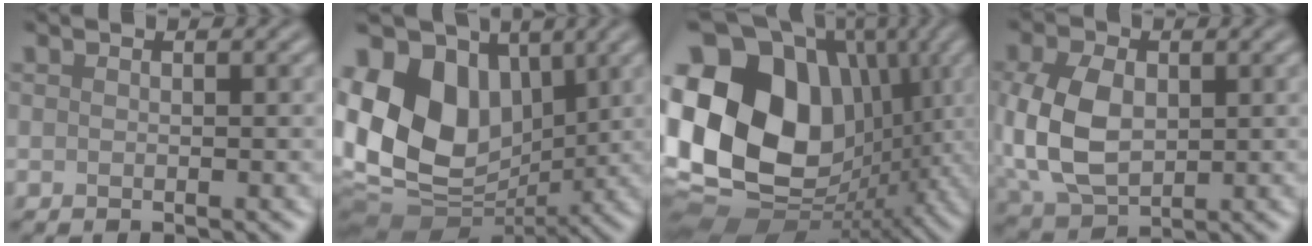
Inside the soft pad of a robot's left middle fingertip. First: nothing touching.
{"total": 16.1, "force": [1.8, 12.0, 10.6], "torque": [-0.217, 0.024, 0.046]}
{"total": 19.3, "force": [1.9, 14.6, 12.5], "torque": [-0.274, 0.018, 0.047]}
{"total": 8.5, "force": [0.1, 5.7, 6.2], "torque": [-0.165, 0.002, 0.007]}